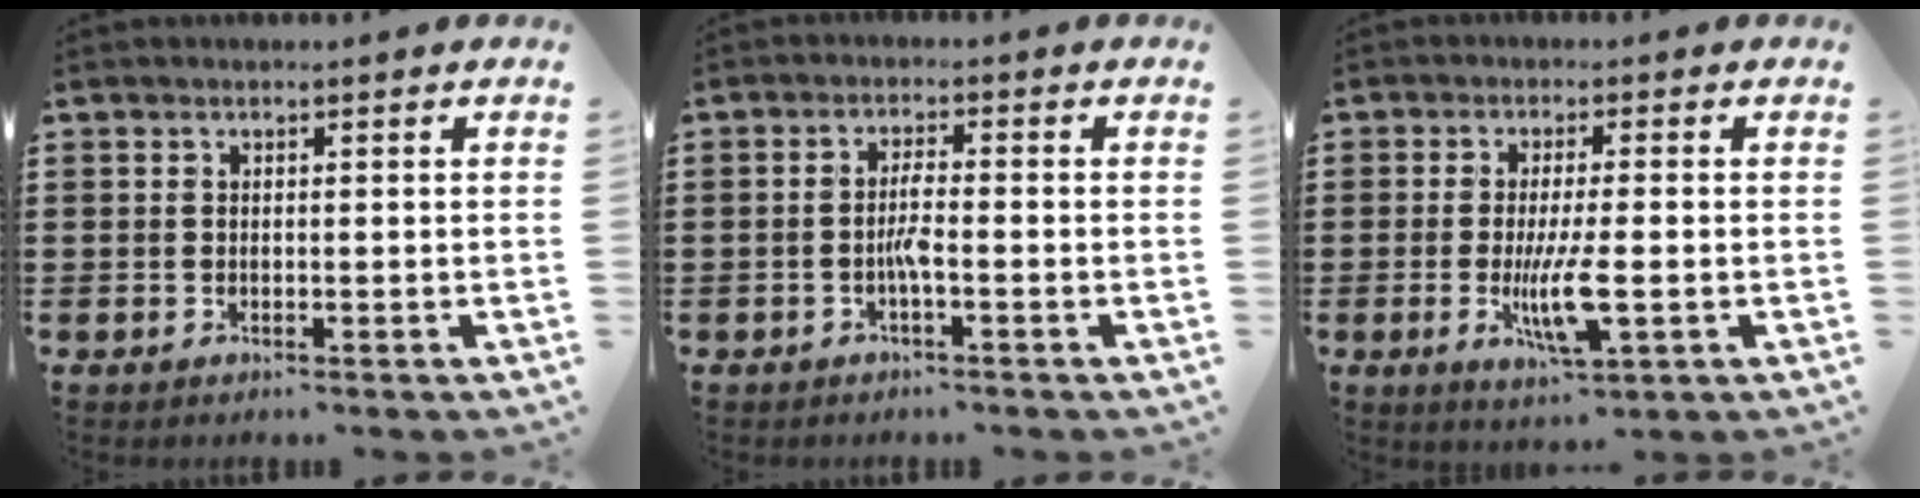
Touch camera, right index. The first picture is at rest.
{"total": 2.8, "force": [-1.0, 0.3, 2.6], "torque": [-0.064, -0.004, -0.023]}
{"total": 7.3, "force": [-1.7, 1.5, 6.9], "torque": [-0.143, -0.019, -0.032]}